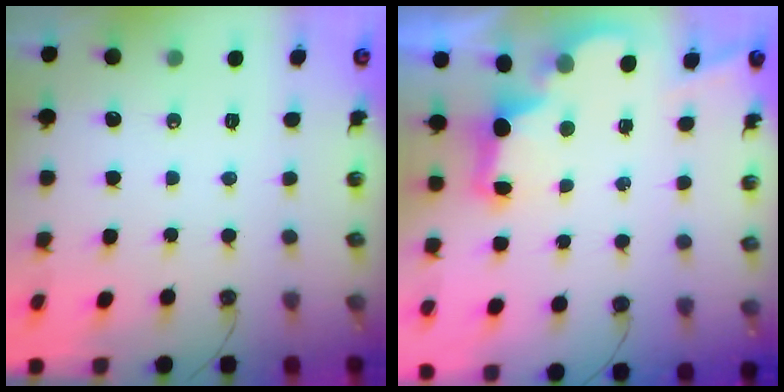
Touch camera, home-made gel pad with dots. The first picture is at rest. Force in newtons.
{"total": 2.8, "press": 2.7, "slide": 0.9}